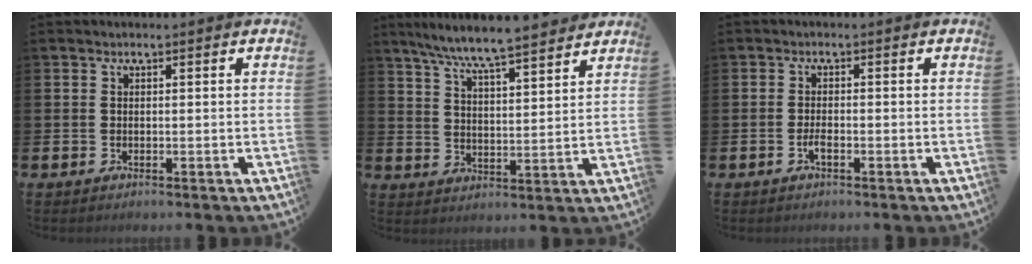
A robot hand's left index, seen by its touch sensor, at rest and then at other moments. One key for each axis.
{"total": 7.6, "fx": 7.2, "fy": 0.1, "fz": 2.5, "tx": -0.076, "ty": -0.039, "tz": 0.129}
{"total": 1.4, "fx": -0.7, "fy": 0.4, "fz": 1.2, "tx": -0.029, "ty": 0.002, "tz": -0.012}